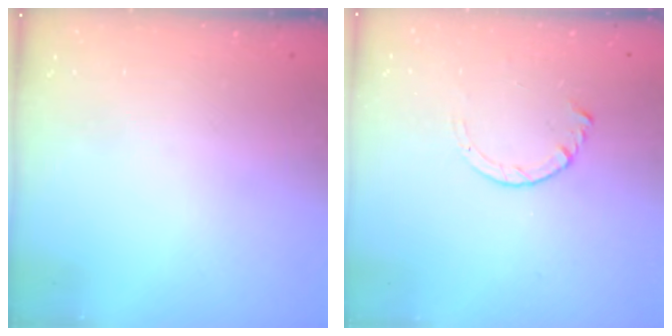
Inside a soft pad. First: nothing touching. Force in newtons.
{"total": 3.6, "press": 3.5, "slide": 0.4}